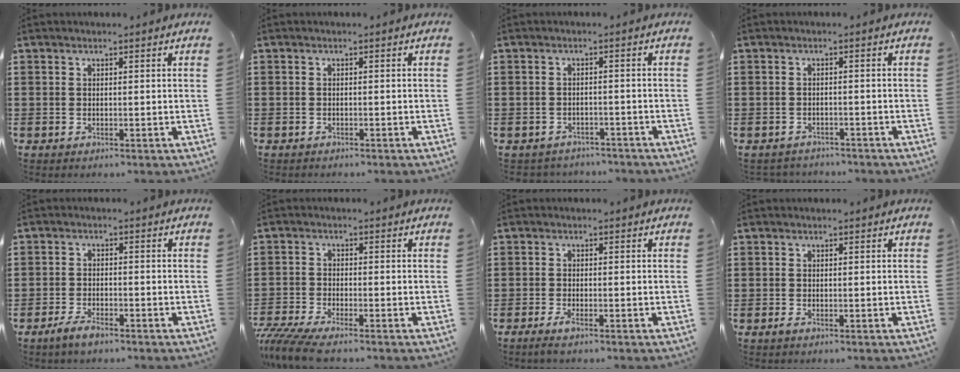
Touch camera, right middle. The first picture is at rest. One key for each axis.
{"total": 0.9, "fx": -0.9, "fy": 0.2, "fz": 0.0, "tx": 0.000, "ty": -0.001, "tz": -0.019}
{"total": 2.5, "fx": -2.4, "fy": 0.6, "fz": -0.3, "tx": -0.002, "ty": -0.002, "tz": -0.055}
{"total": 2.1, "fx": -2.0, "fy": 0.5, "fz": -0.2, "tx": -0.002, "ty": -0.002, "tz": -0.045}
{"total": 2.9, "fx": -2.4, "fy": 1.0, "fz": 1.3, "tx": -0.029, "ty": 0.003, "tz": -0.049}
{"total": 5.2, "fx": -4.8, "fy": 0.3, "fz": 2.0, "tx": -0.061, "ty": -0.019, "tz": -0.101}
{"total": 1.8, "fx": -1.0, "fy": 0.3, "fz": 1.4, "tx": -0.032, "ty": -0.005, "tz": -0.021}
{"total": 0.8, "fx": -0.6, "fy": 0.2, "fz": 0.3, "tx": -0.015, "ty": -0.008, "tz": -0.014}